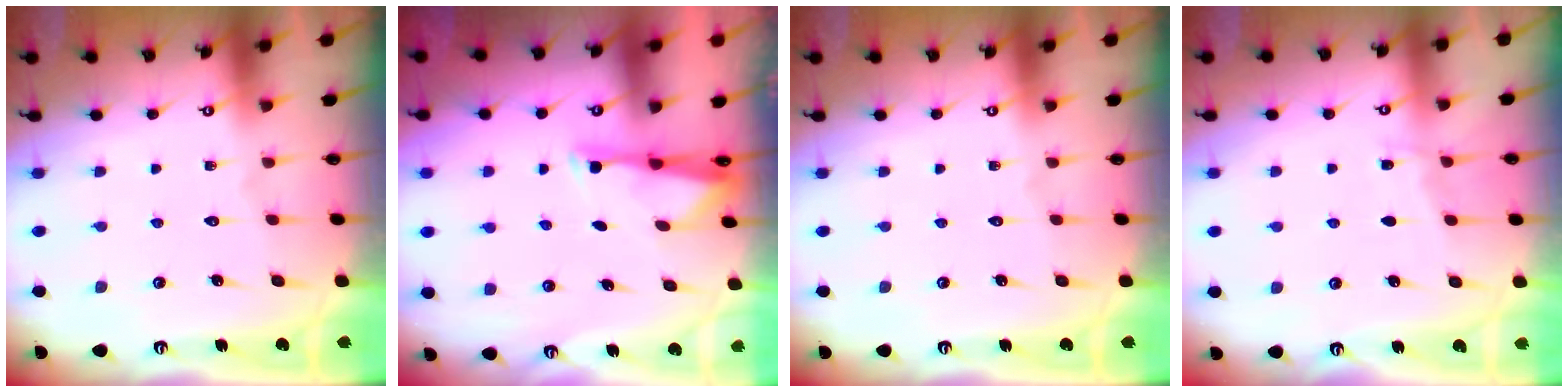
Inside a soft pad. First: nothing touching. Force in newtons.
{"total": 3.1, "press": 3.0, "slide": 0.6}
{"total": 0.0}
{"total": 5.0, "press": 4.9, "slide": 0.6}